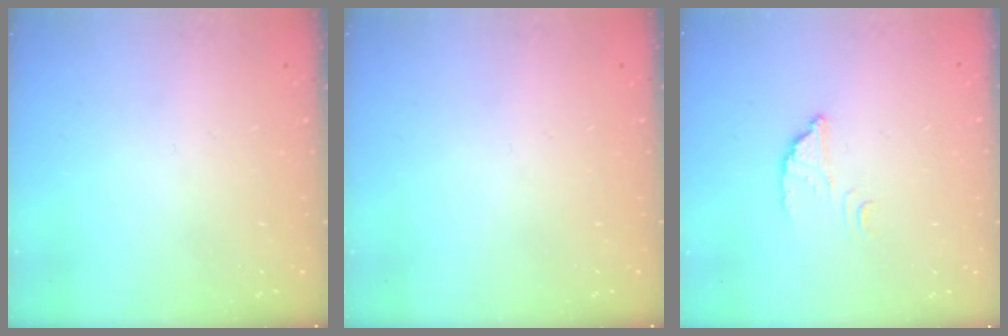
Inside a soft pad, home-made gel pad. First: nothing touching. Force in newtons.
{"total": 0.0}
{"total": 2.5, "press": 2.5, "slide": 0.1}